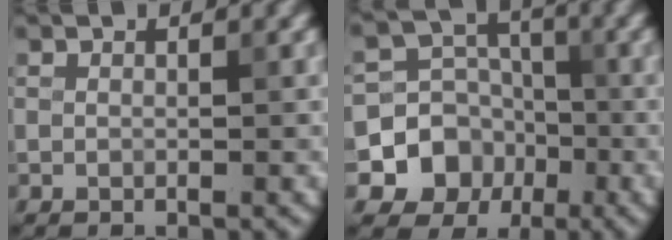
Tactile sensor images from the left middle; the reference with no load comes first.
{"total": 9.4, "force": [-3.3, 8.6, 2.1], "torque": [-0.020, -0.002, -0.079]}